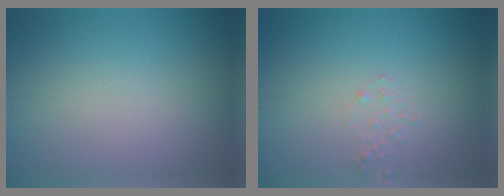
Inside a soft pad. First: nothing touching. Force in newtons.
{"total": 0.8, "press": 0.8, "slide": 0.1}